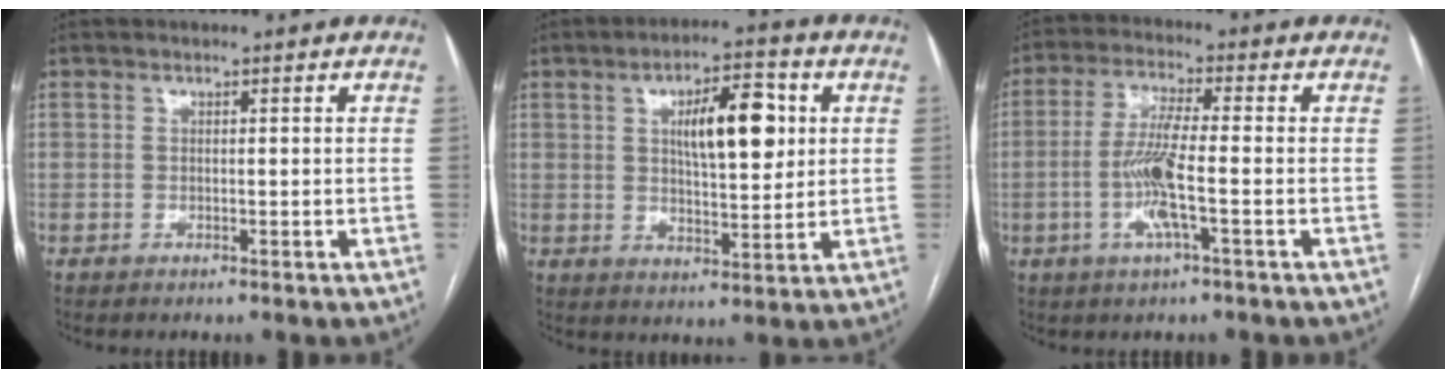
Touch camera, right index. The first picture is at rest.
{"total": 10.5, "force": [2.7, 3.4, 9.5], "torque": [-0.150, 0.014, 0.047]}
{"total": 7.7, "force": [-1.8, 0.2, 7.5], "torque": [-0.156, -0.002, -0.037]}